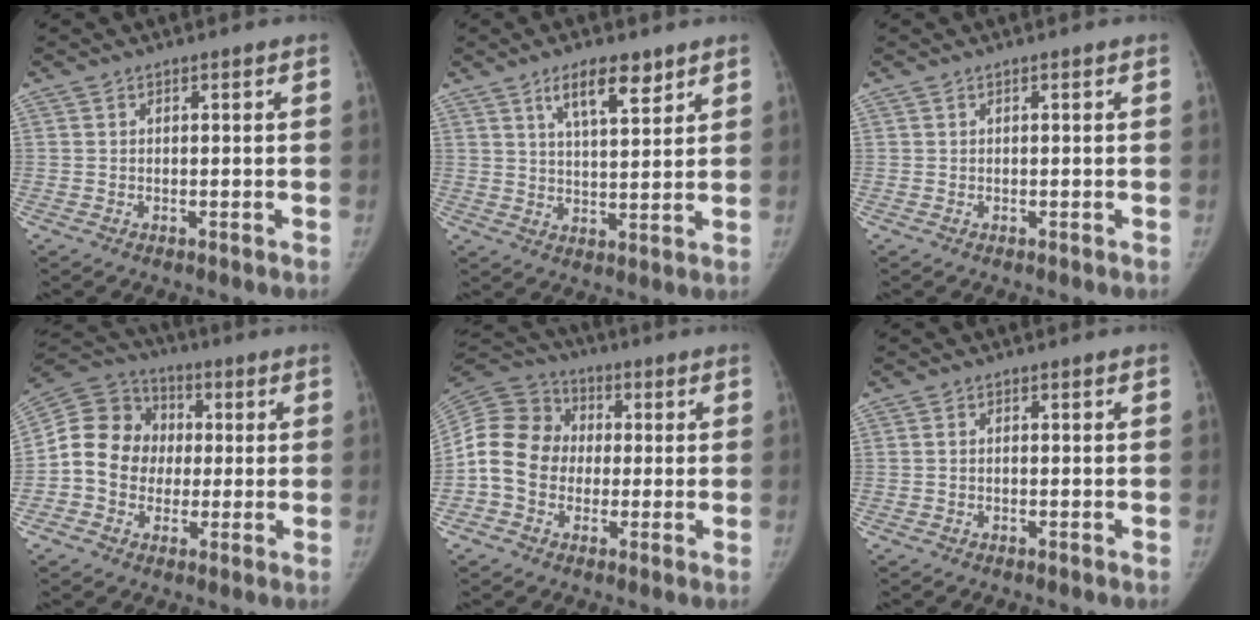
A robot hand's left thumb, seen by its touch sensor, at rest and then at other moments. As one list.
[{"total": 8.0, "force": [5.0, 2.8, 5.6], "torque": [-0.076, -0.030, 0.085]}, {"total": 0.0}, {"total": 13.3, "force": [-0.3, 11.7, 6.2], "torque": [-0.098, 0.029, -0.015]}, {"total": 13.6, "force": [-0.8, 11.5, 7.3], "torque": [-0.131, 0.031, -0.026]}, {"total": 0.7, "force": [-0.3, 0.4, 0.5], "torque": [-0.009, 0.003, -0.006]}]